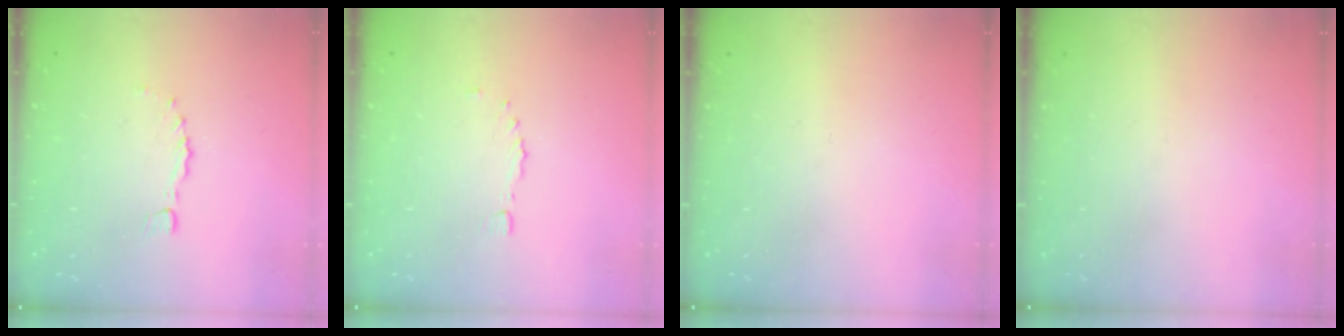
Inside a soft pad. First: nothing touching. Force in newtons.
{"total": 1.7, "press": 1.5, "slide": 0.7}
{"total": 0.0}
{"total": 0.0}